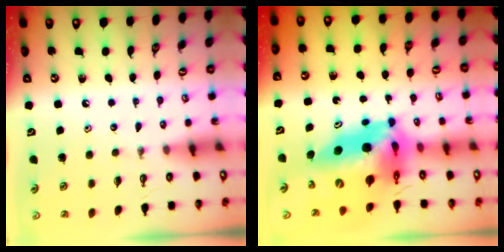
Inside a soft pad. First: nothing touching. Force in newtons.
{"total": 19.6, "press": 19.5, "slide": 2.0}